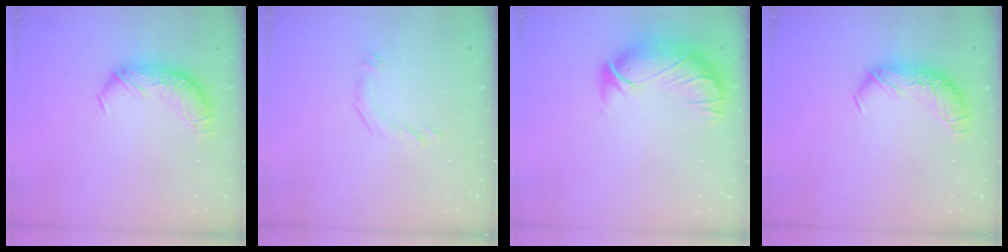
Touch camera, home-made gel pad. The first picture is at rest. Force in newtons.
{"total": 6.2, "press": 6.1, "slide": 1.2}
{"total": 3.0, "press": 0.3, "slide": 3.0}
{"total": 0.0}